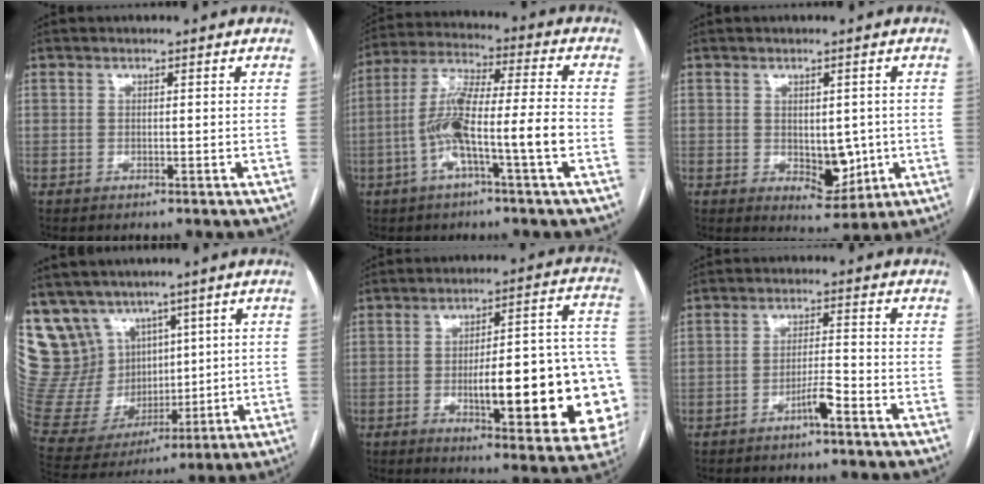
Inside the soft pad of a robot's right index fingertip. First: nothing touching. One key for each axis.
{"total": 12.2, "fx": -3.6, "fy": 0.3, "fz": 11.7, "tx": -0.227, "ty": 0.017, "tz": -0.071}
{"total": 5.8, "fx": -0.5, "fy": 3.2, "fz": 4.7, "tx": -0.061, "ty": -0.005, "tz": 0.009}
{"total": 18.9, "fx": 10.7, "fy": 14.0, "fz": 6.7, "tx": -0.169, "ty": 0.063, "tz": 0.234}
{"total": 24.0, "fx": -4.9, "fy": 4.9, "fz": 23.0, "tx": -0.226, "ty": 0.019, "tz": -0.051}
{"total": 3.6, "fx": -2.3, "fy": 0.0, "fz": 2.8, "tx": -0.047, "ty": 0.000, "tz": -0.042}